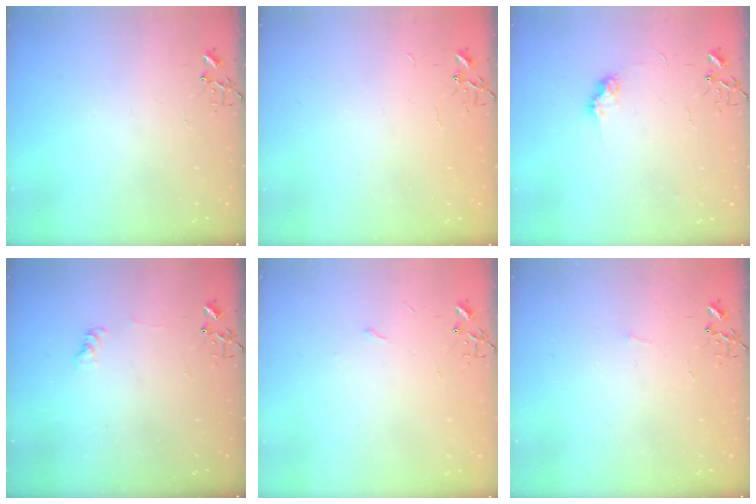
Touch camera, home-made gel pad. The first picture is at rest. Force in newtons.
{"total": 1.9, "press": 1.9, "slide": 0.3}
{"total": 8.0, "press": 8.0, "slide": 0.5}
{"total": 4.5, "press": 4.4, "slide": 0.6}
{"total": 3.2, "press": 3.1, "slide": 0.5}
{"total": 2.8, "press": 2.8, "slide": 0.3}